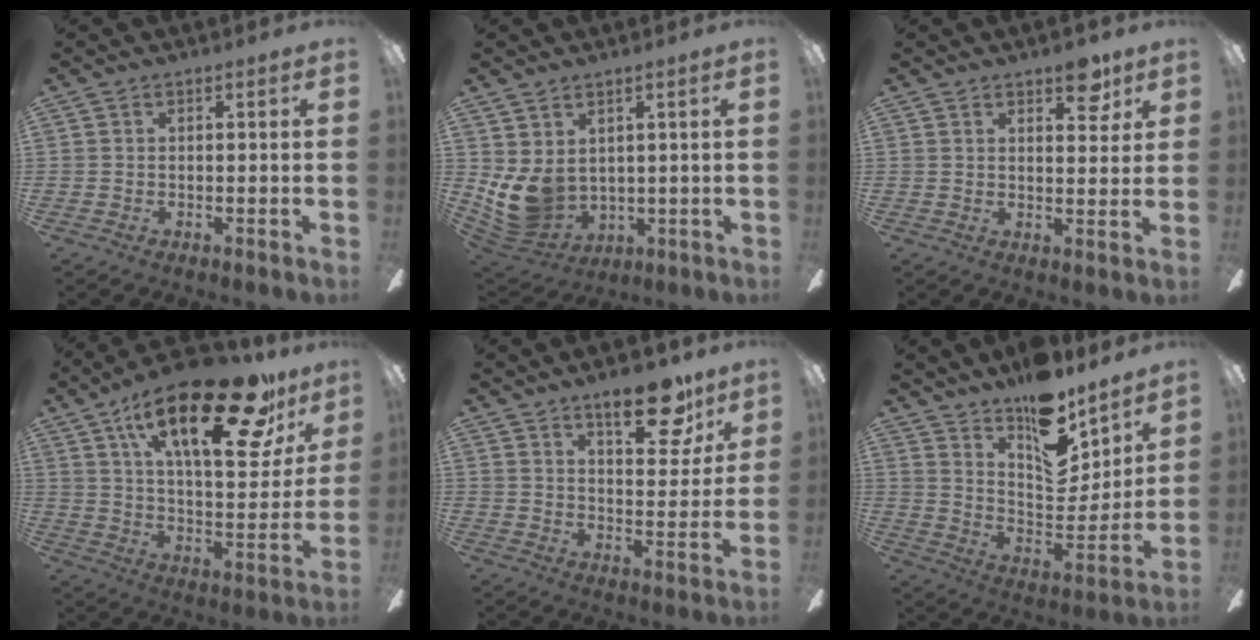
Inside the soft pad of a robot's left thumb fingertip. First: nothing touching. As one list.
[{"total": 9.6, "force": [1.8, 7.3, 5.9], "torque": [-0.145, -0.027, 0.039]}, {"total": 6.2, "force": [4.5, 2.8, 3.3], "torque": [-0.018, -0.026, 0.071]}, {"total": 27.8, "force": [16.7, 9.6, 20.1], "torque": [-0.308, -0.090, 0.272]}, {"total": 14.6, "force": [9.8, 5.7, 9.1], "torque": [-0.113, -0.049, 0.160]}, {"total": 16.9, "force": [13.2, 6.7, 8.1], "torque": [-0.116, -0.104, 0.230]}]